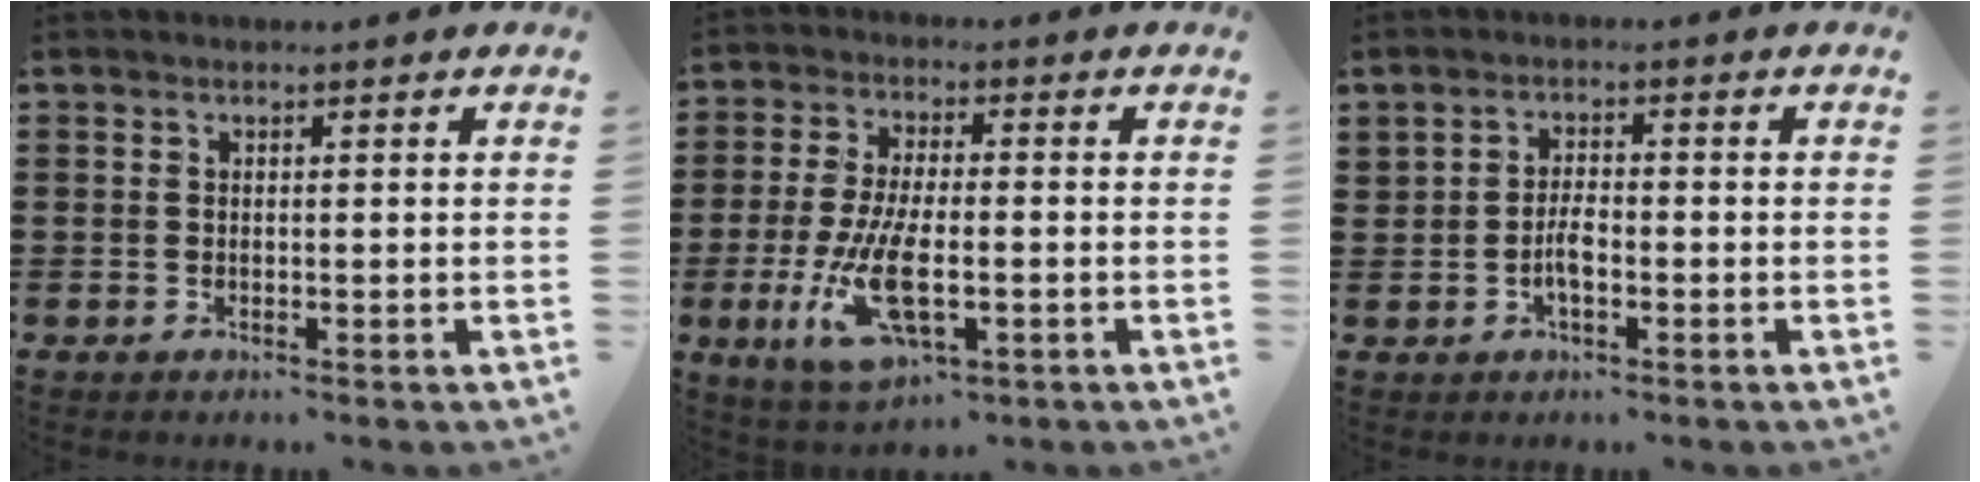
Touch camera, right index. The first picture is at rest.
{"total": 10.9, "force": [-2.8, 4.5, 9.5], "torque": [-0.216, -0.017, -0.051]}
{"total": 2.9, "force": [-0.9, 1.3, 2.5], "torque": [-0.054, -0.002, -0.017]}